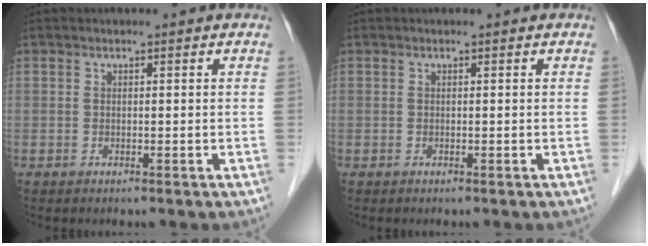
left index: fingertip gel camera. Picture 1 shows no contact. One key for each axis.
{"total": 0.0}